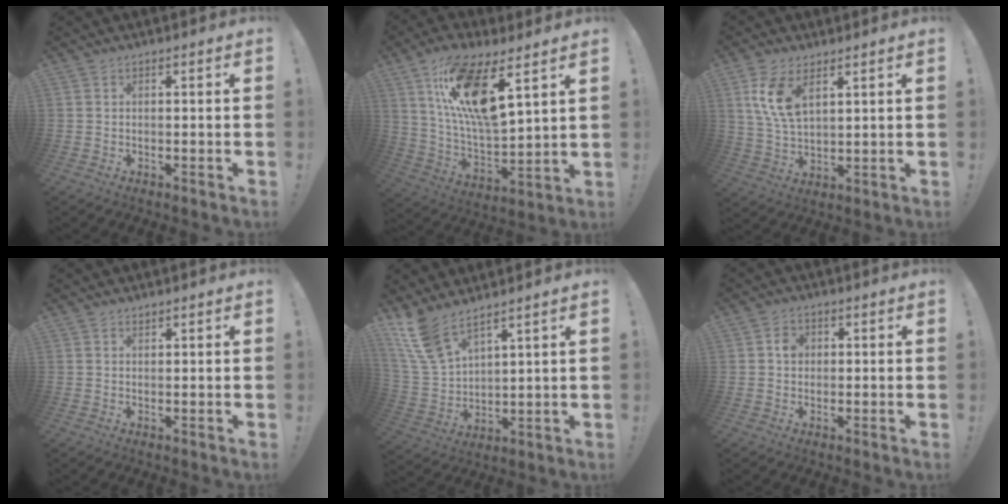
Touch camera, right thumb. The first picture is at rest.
{"total": 17.3, "force": [9.4, 5.7, 13.4], "torque": [-0.255, -0.044, 0.158]}
{"total": 9.4, "force": [4.8, 4.7, 6.6], "torque": [-0.141, -0.013, 0.089]}
{"total": 0.9, "force": [0.8, 0.3, 0.1], "torque": [-0.001, -0.003, 0.017]}
{"total": 11.3, "force": [8.8, 4.1, 5.9], "torque": [-0.130, -0.047, 0.171]}
{"total": 3.2, "force": [0.2, 2.7, 1.7], "torque": [-0.014, 0.001, -0.001]}